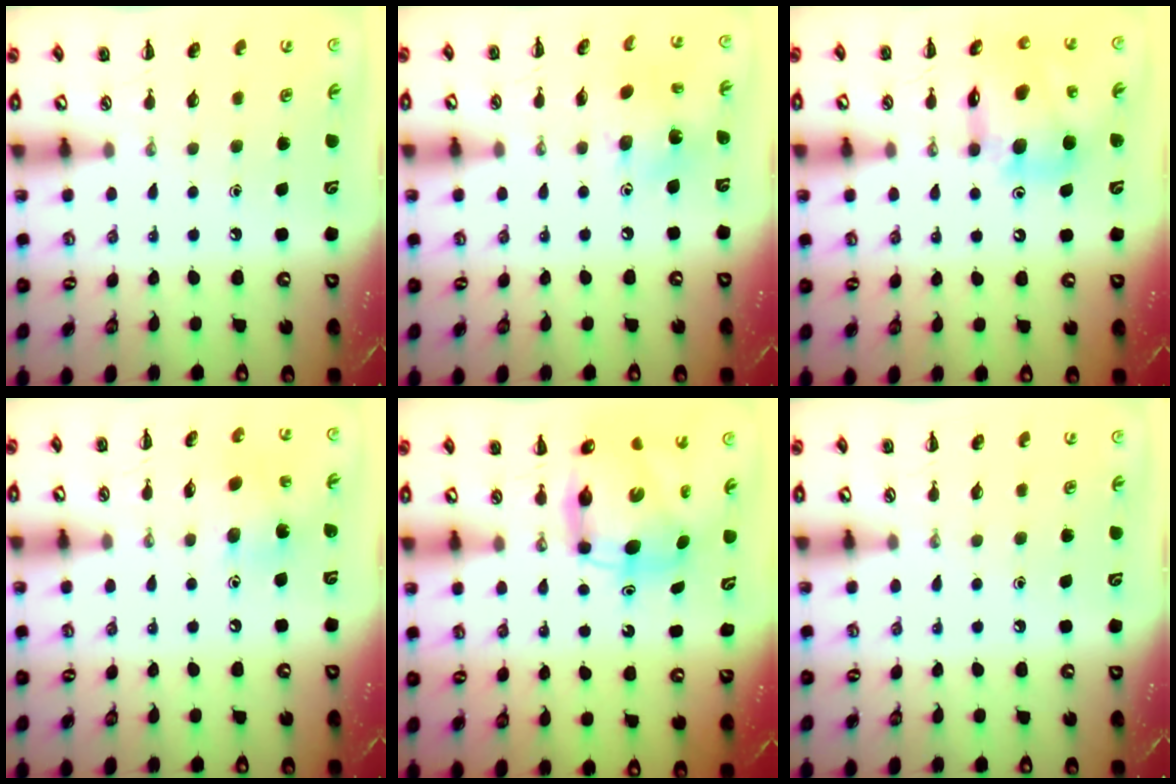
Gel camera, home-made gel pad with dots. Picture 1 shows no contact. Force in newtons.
{"total": 6.6, "press": 6.5, "slide": 0.6}
{"total": 14.8, "press": 14.2, "slide": 4.0}
{"total": 8.3, "press": 8.3, "slide": 0.6}
{"total": 8.1, "press": 7.8, "slide": 2.2}
{"total": 0.0}